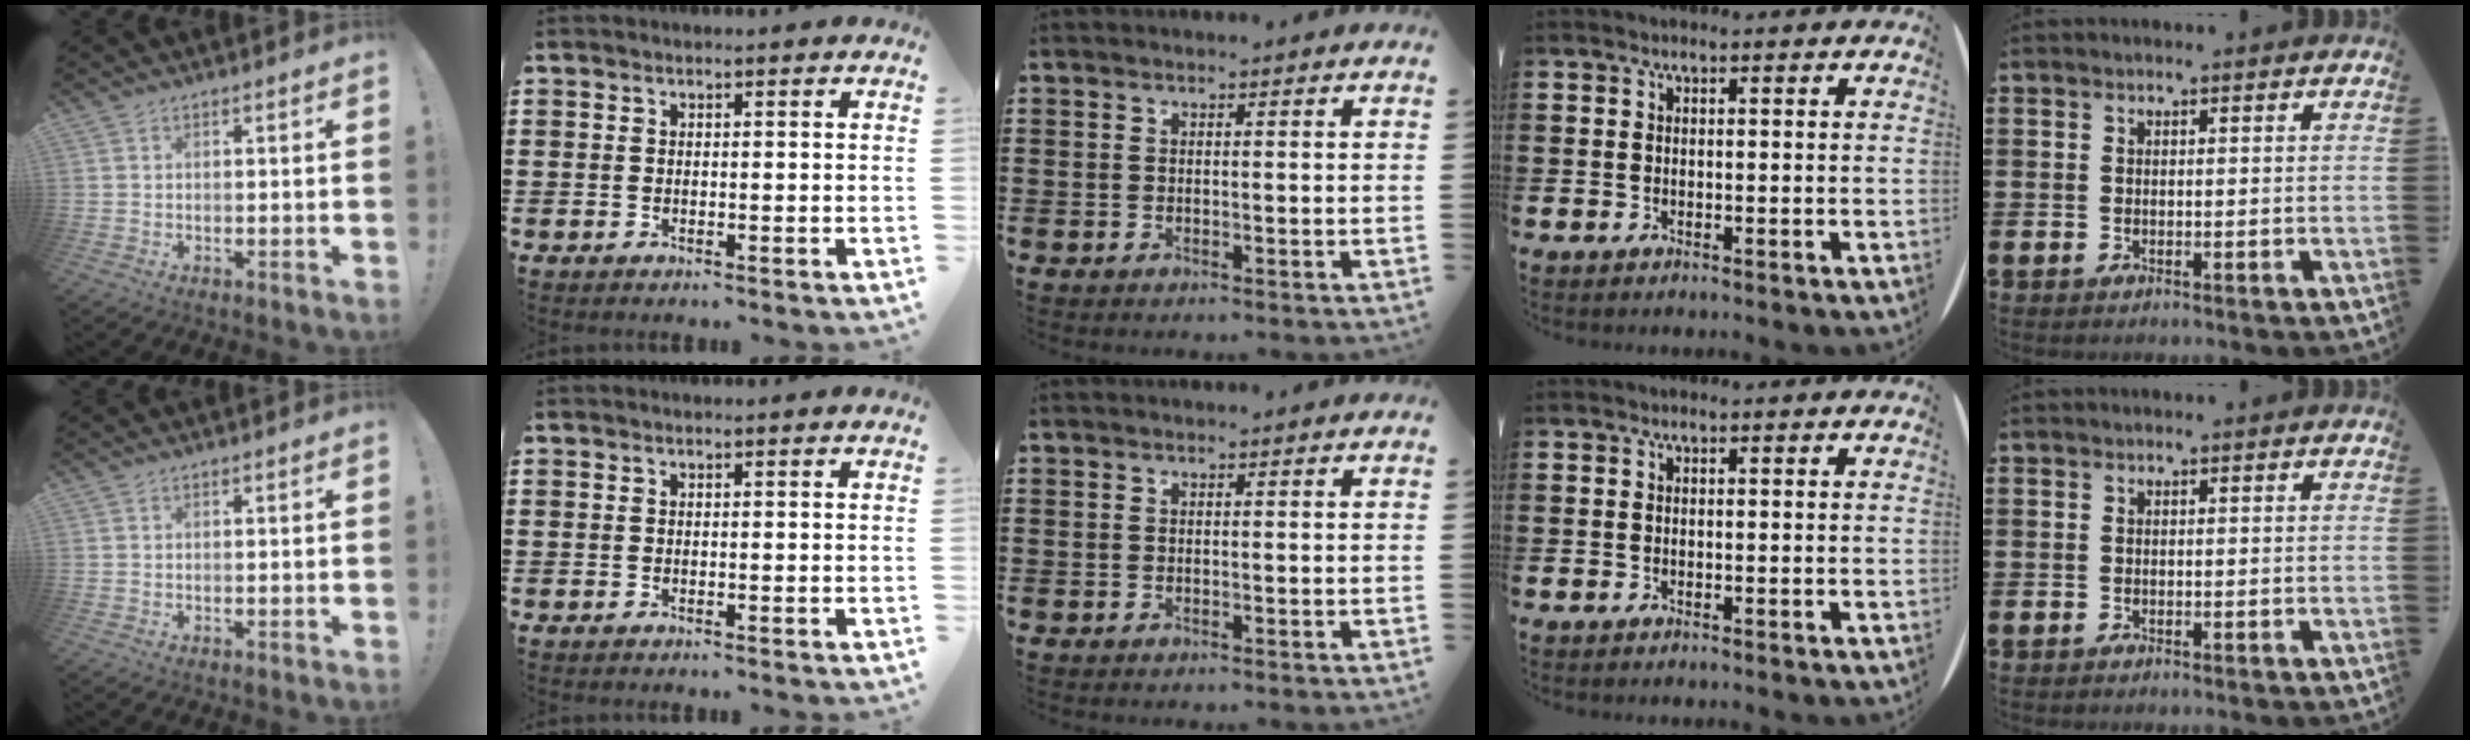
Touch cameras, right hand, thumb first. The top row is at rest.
{}